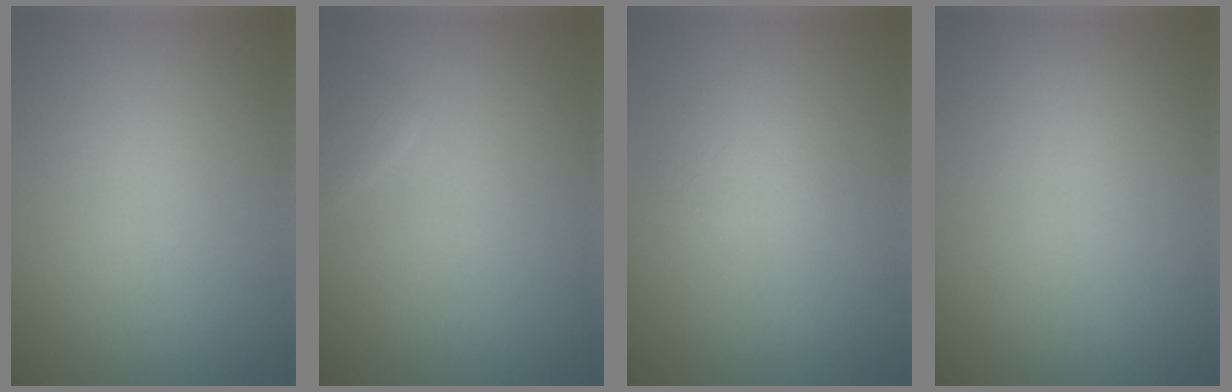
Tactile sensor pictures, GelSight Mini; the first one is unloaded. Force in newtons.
{"total": 0.9, "press": 0.9, "slide": 0.0}
{"total": 1.6, "press": 1.6, "slide": 0.0}
{"total": 0.0}